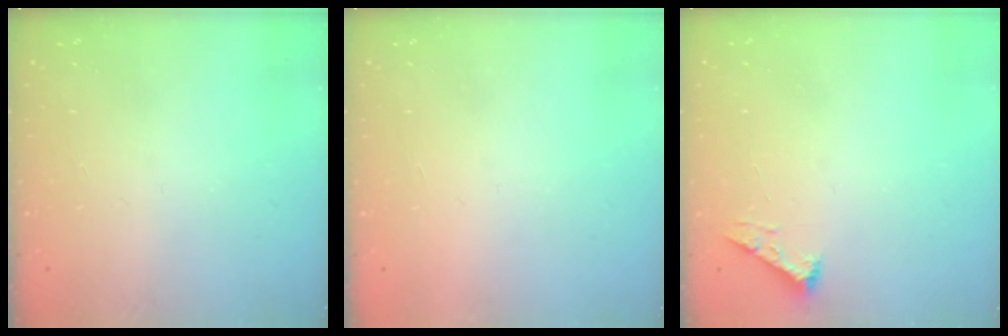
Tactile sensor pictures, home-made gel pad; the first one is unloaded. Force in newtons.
{"total": 1.7, "press": 1.7, "slide": 0.1}
{"total": 2.5, "press": 2.5, "slide": 0.3}